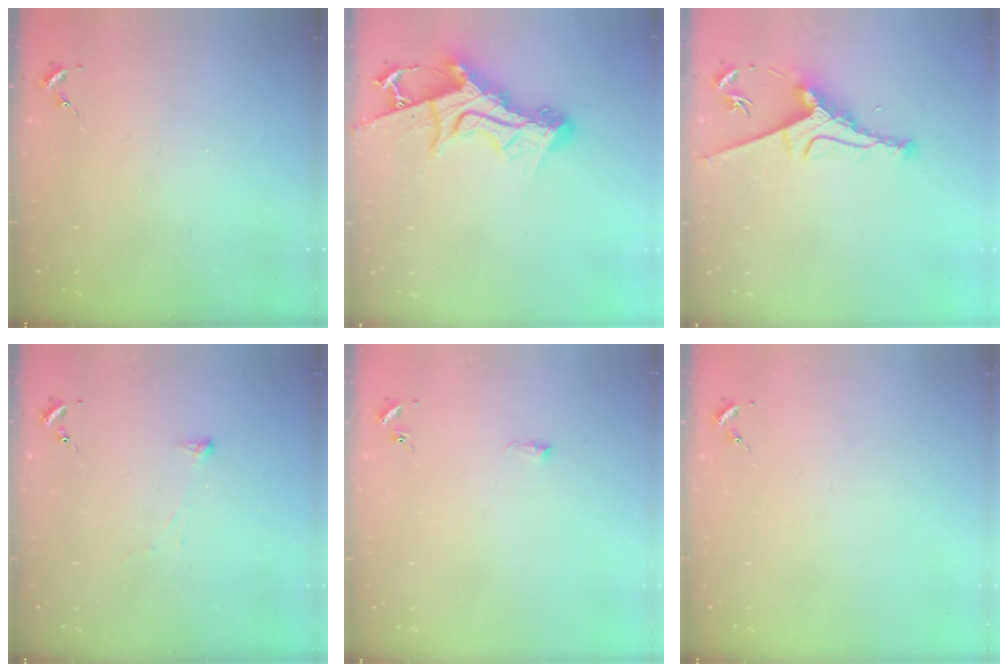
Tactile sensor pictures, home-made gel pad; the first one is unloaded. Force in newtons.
{"total": 15.1, "press": 15.0, "slide": 1.3}
{"total": 9.1, "press": 9.1, "slide": 0.9}
{"total": 2.9, "press": 2.9, "slide": 0.4}
{"total": 5.6, "press": 5.6, "slide": 0.9}
{"total": 0.0}